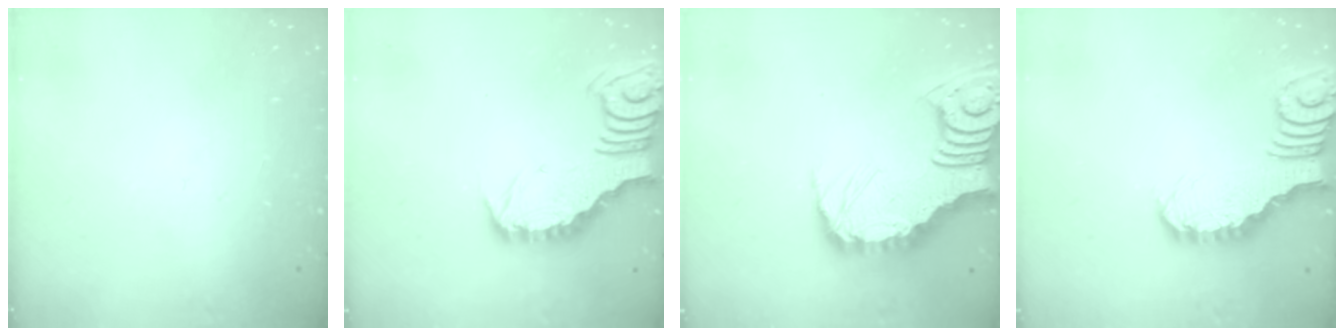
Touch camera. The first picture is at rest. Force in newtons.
{"total": 3.4, "press": 3.4, "slide": 0.4}
{"total": 13.3, "press": 13.2, "slide": 1.6}
{"total": 2.9, "press": 2.9, "slide": 0.4}